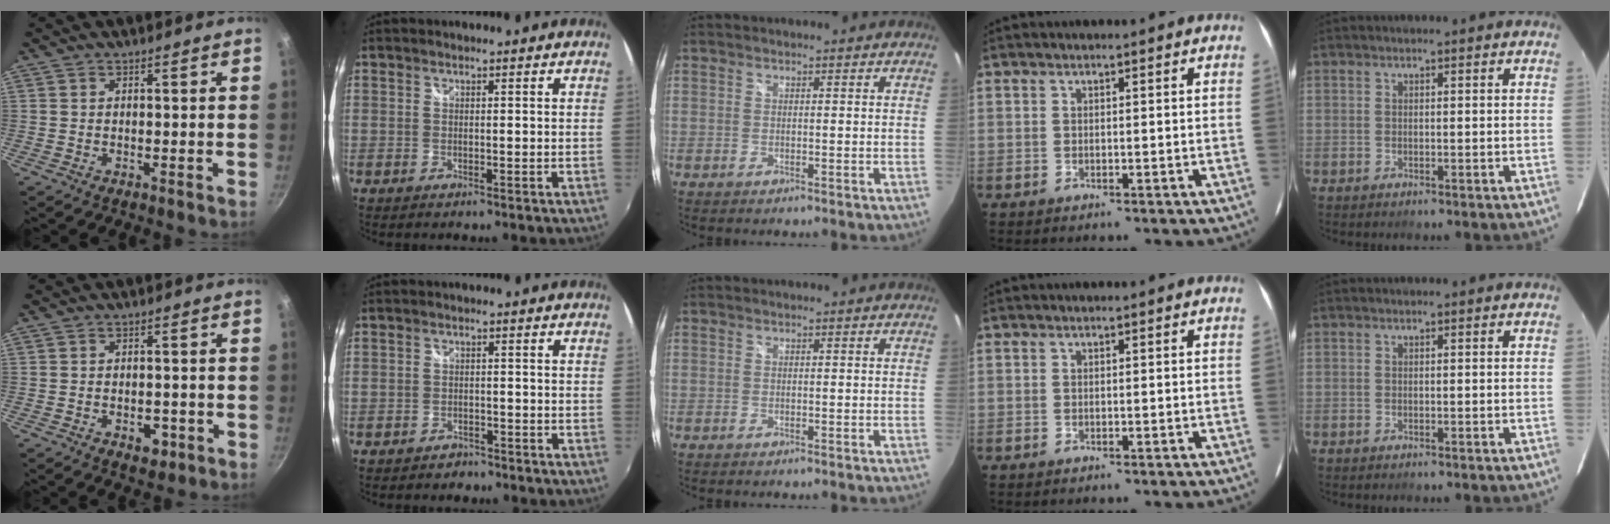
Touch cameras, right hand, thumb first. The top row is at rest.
{"thumb": {"total": 4.1, "force": [-1.7, 2.5, 2.7], "torque": [-0.024, 0.011, -0.017]}, "index": {"total": 3.2, "force": [-2.6, 1.7, 0.2], "torque": [-0.013, 0.001, -0.043]}}